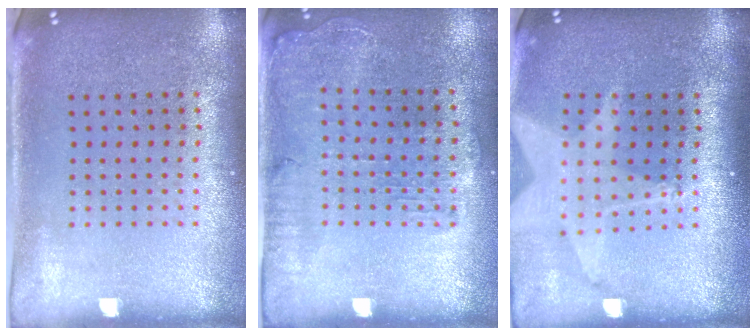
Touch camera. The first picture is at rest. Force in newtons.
{"total": 1.6, "press": 1.5, "slide": 0.5}
{"total": 2.0, "press": 1.6, "slide": 1.3}